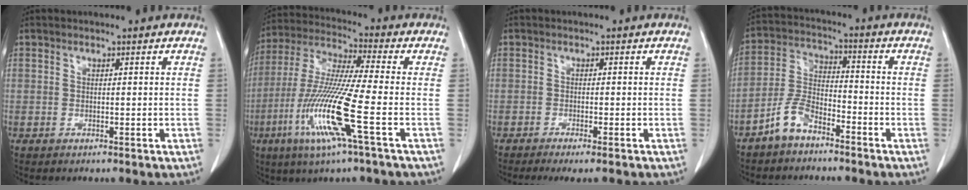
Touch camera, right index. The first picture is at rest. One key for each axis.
{"total": 14.8, "fx": -5.3, "fy": -0.5, "fz": 13.8, "tx": -0.290, "ty": -0.021, "tz": -0.109}
{"total": 4.8, "fx": -3.8, "fy": 0.4, "fz": 2.8, "tx": -0.032, "ty": -0.008, "tz": -0.055}
{"total": 6.7, "fx": -4.9, "fy": 2.9, "fz": 3.5, "tx": -0.083, "ty": 0.007, "tz": -0.101}